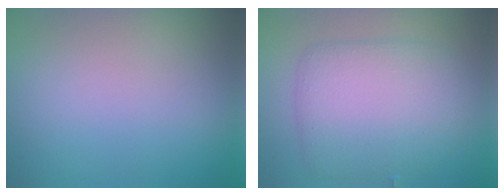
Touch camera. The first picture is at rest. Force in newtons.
{"total": 6.2, "press": 6.2, "slide": 0.1}